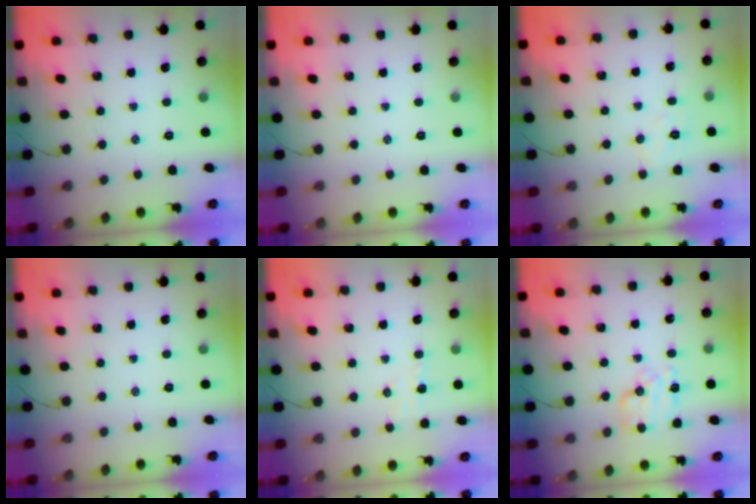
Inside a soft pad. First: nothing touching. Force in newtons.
{"total": 0.0}
{"total": 4.5, "press": 4.4, "slide": 0.8}
{"total": 0.0}
{"total": 4.0, "press": 3.9, "slide": 0.9}
{"total": 7.5, "press": 7.4, "slide": 0.8}